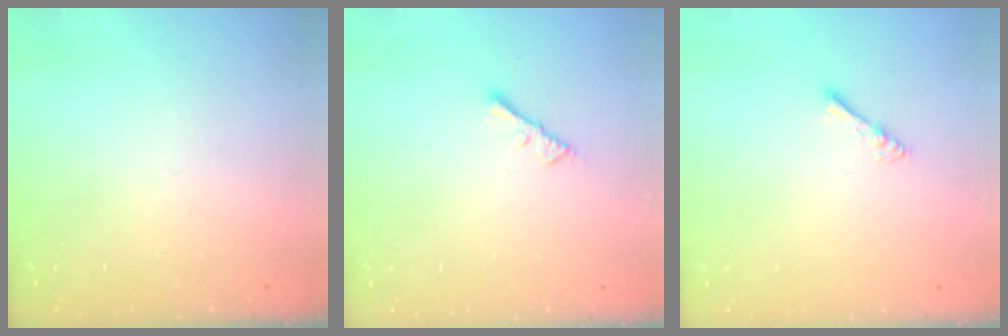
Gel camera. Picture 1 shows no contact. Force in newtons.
{"total": 2.3, "press": 2.2, "slide": 0.4}
{"total": 4.0, "press": 3.9, "slide": 0.6}